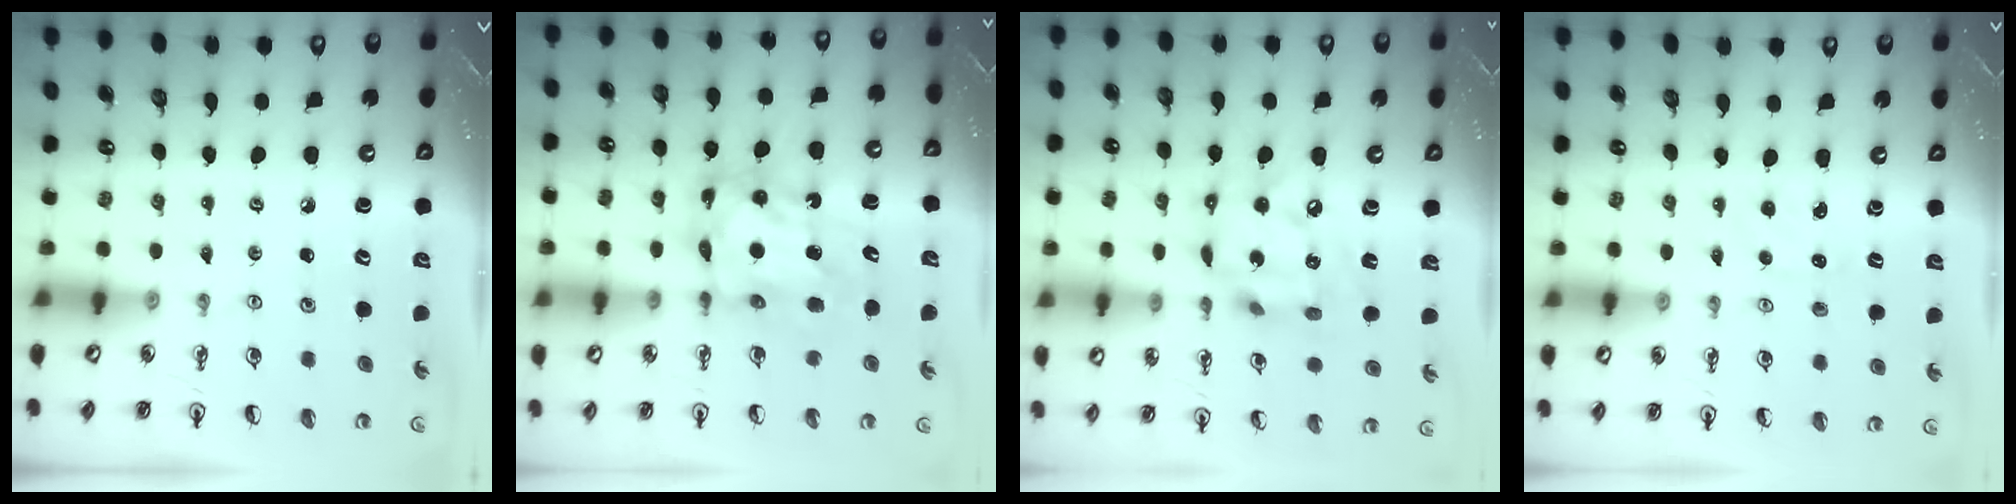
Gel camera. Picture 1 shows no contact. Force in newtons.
{"total": 12.2, "press": 12.1, "slide": 1.2}
{"total": 14.1, "press": 14.0, "slide": 1.1}
{"total": 2.2, "press": 2.2, "slide": 0.3}